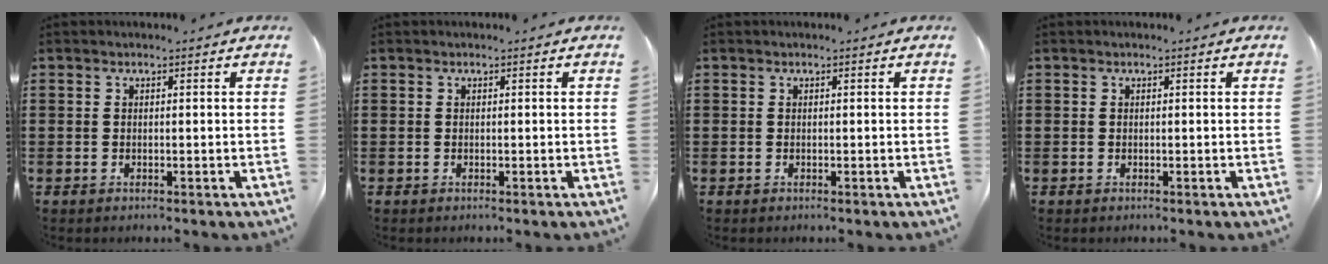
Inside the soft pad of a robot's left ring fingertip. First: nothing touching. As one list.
[{"total": 0.0}, {"total": 0.0}, {"total": 0.0}]